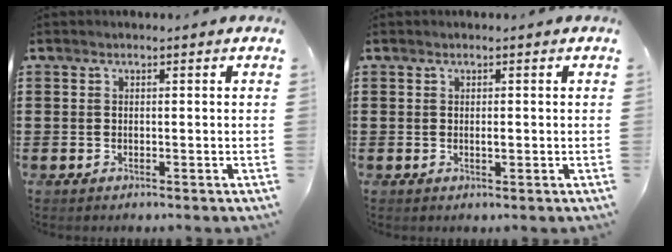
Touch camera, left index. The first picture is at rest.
{"total": 1.0, "force": [0.1, 0.3, 0.9], "torque": [-0.018, 0.000, 0.002]}